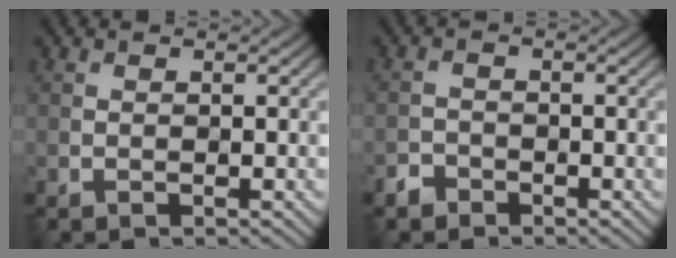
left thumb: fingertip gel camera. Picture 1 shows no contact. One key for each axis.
{"total": 1.8, "fx": -1.5, "fy": 1.0, "fz": 0.4, "tx": -0.006, "ty": 0.001, "tz": -0.035}